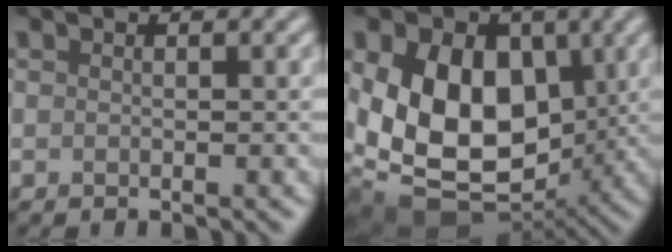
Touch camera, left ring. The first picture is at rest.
{"total": 13.6, "force": [0.9, 9.4, 9.7], "torque": [-0.161, -0.017, 0.013]}